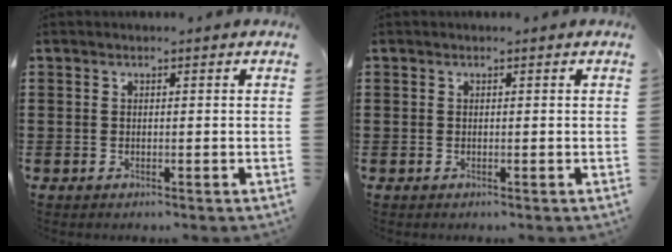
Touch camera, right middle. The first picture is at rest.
{"total": 0.0}